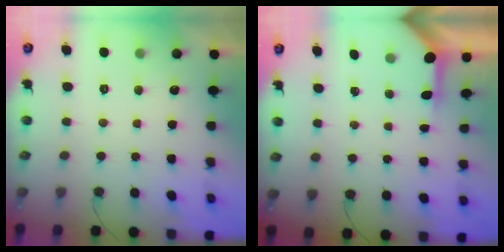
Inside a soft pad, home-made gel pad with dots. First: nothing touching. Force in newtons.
{"total": 3.4, "press": 3.3, "slide": 0.4}